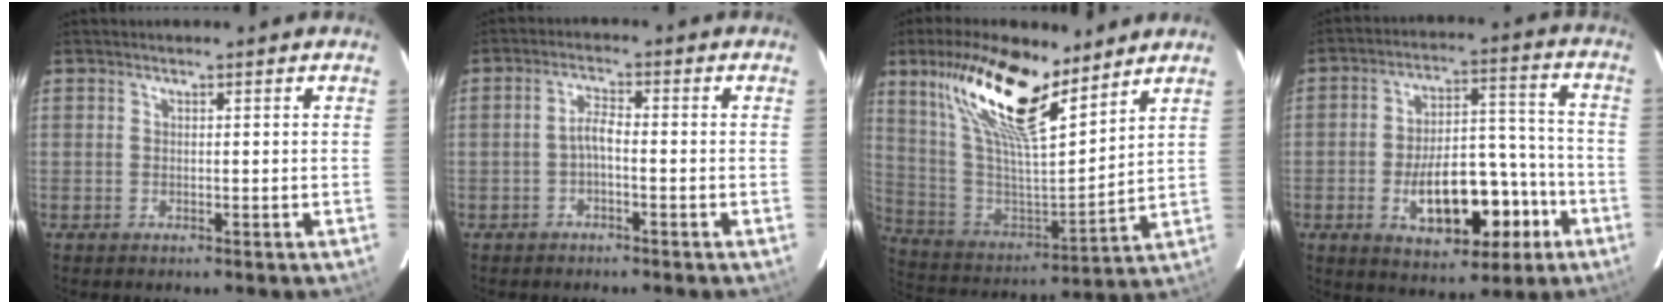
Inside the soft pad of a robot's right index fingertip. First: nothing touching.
{"total": 2.4, "force": [-1.2, 0.3, 2.1], "torque": [-0.047, 0.009, -0.025]}
{"total": 21.4, "force": [13.7, 6.4, 15.1], "torque": [-0.294, 0.019, 0.261]}
{"total": 15.5, "force": [-6.2, 7.6, 12.0], "torque": [-0.207, 0.026, -0.073]}